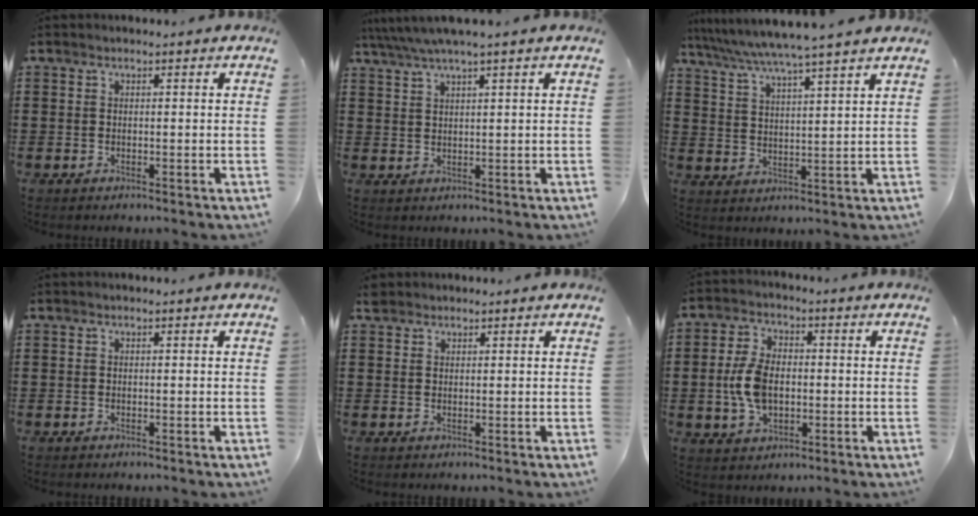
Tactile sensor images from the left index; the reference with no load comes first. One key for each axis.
{"total": 3.1, "fx": 2.1, "fy": -0.3, "fz": 2.2, "tx": -0.048, "ty": -0.002, "tz": 0.037}
{"total": 5.8, "fx": 5.1, "fy": -1.0, "fz": 2.5, "tx": -0.069, "ty": -0.033, "tz": 0.085}
{"total": 0.0}
{"total": 1.6, "fx": 1.3, "fy": 0.7, "fz": 0.3, "tx": -0.009, "ty": 0.004, "tz": 0.027}
{"total": 7.5, "fx": -0.5, "fy": 4.6, "fz": 5.9, "tx": -0.144, "ty": 0.003, "tz": -0.016}